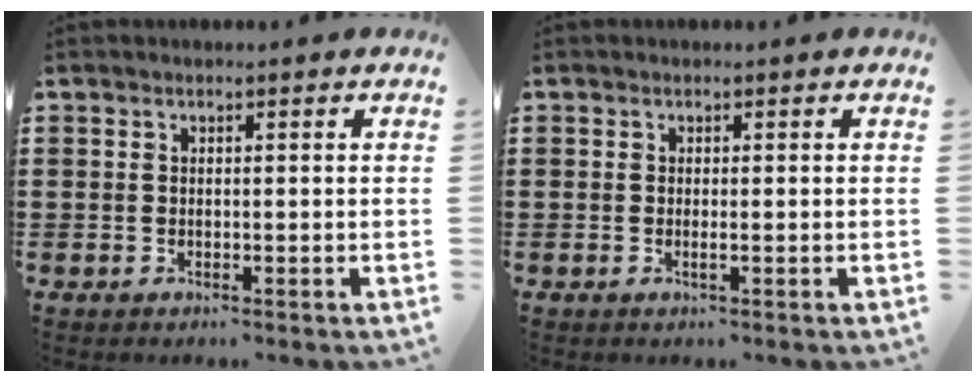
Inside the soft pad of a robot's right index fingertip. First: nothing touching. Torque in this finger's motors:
{"motor_torque": [-0.41, 0.46, -0.05, 0.00]}